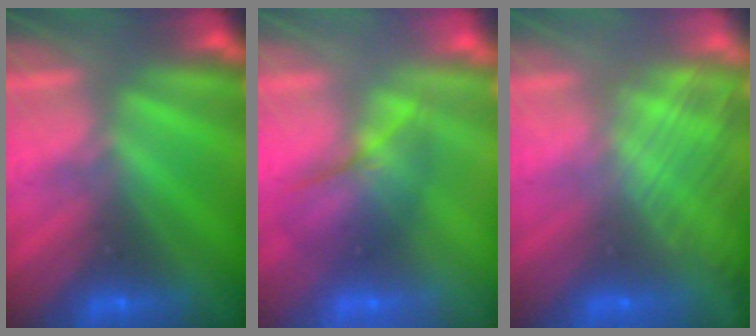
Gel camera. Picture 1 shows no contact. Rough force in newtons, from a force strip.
{"total": 2.3}
{"total": 3.0}